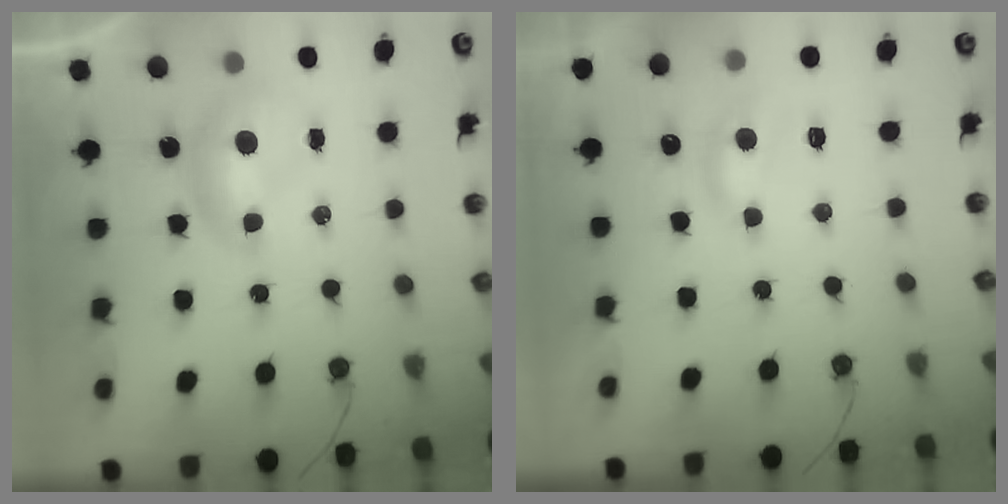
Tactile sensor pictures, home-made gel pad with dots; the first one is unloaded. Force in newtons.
{"total": 0.9, "press": 0.1, "slide": 0.9}